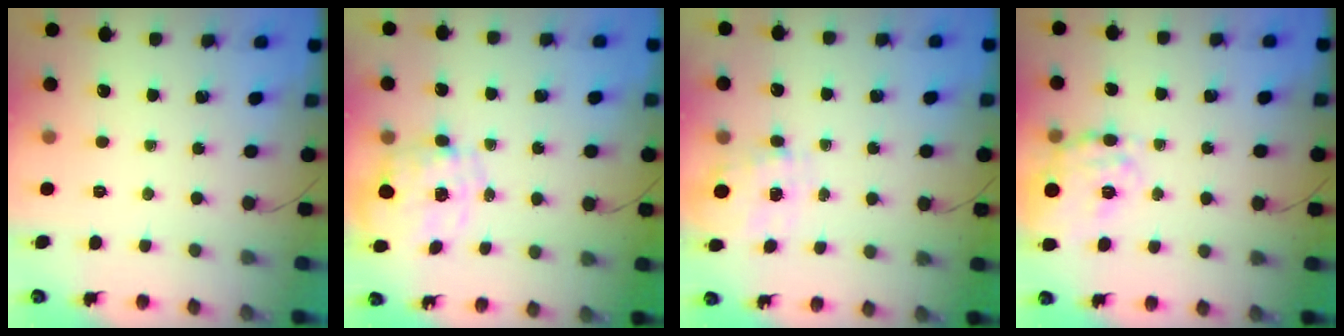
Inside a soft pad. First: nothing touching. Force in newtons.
{"total": 2.3, "press": 2.1, "slide": 1.1}
{"total": 0.7, "press": 0.4, "slide": 0.6}
{"total": 11.4, "press": 11.1, "slide": 2.6}